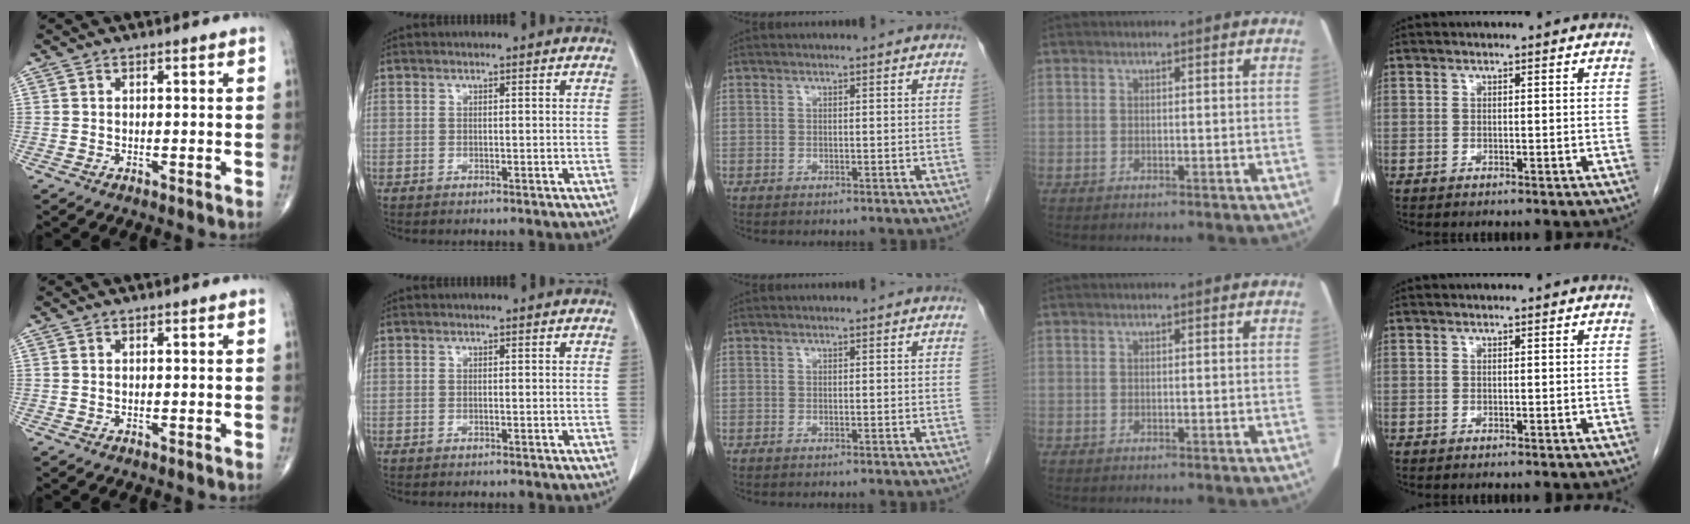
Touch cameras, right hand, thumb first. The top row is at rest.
{}